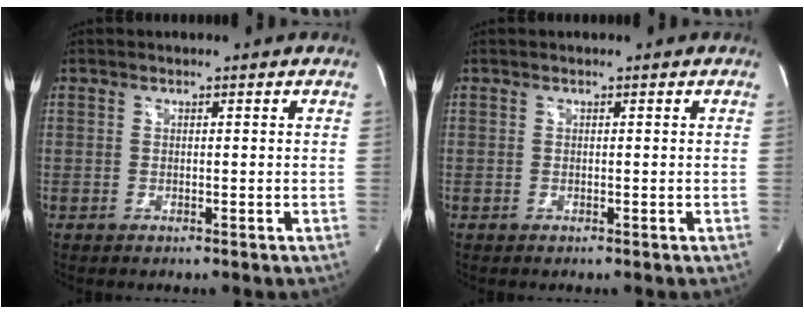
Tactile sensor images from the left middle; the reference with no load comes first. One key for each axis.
{"total": 0.0}